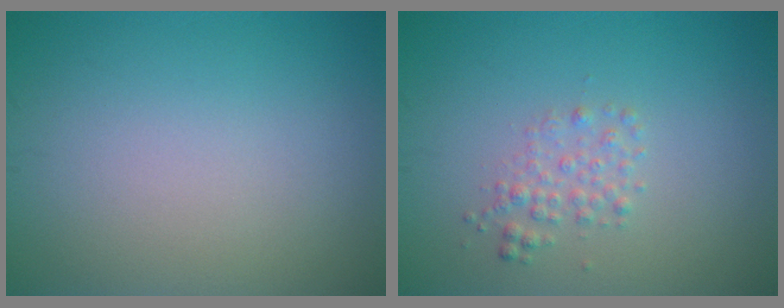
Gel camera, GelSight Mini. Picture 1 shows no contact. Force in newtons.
{"total": 1.6, "press": 1.6, "slide": 0.0}